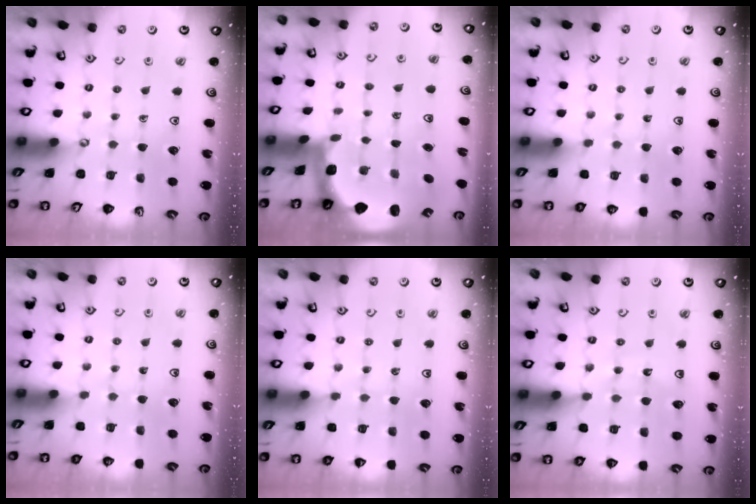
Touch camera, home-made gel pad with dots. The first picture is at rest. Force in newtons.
{"total": 2.7, "press": 2.2, "slide": 1.5}
{"total": 0.0}
{"total": 0.0}
{"total": 2.5, "press": 2.5, "slide": 0.4}
{"total": 10.1, "press": 9.5, "slide": 3.3}